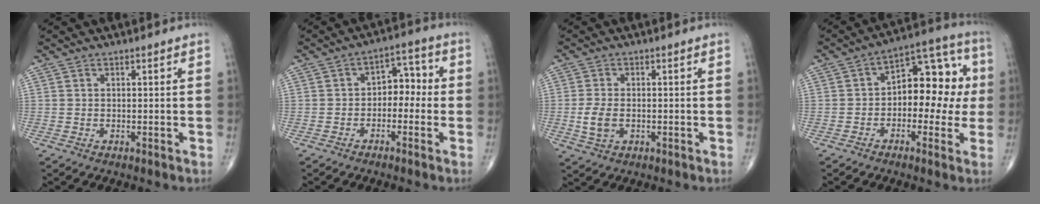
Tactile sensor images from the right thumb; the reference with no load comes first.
{"total": 6.1, "force": [-1.0, 4.2, 4.2], "torque": [-0.031, 0.036, -0.030]}
{"total": 4.5, "force": [-0.7, 2.8, 3.4], "torque": [-0.075, -0.001, -0.011]}
{"total": 13.6, "force": [-0.2, 8.4, 10.7], "torque": [-0.100, 0.048, -0.015]}